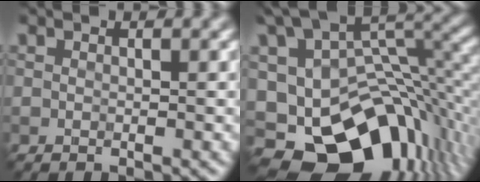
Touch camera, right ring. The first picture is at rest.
{"total": 15.4, "force": [-4.5, 10.0, 10.8], "torque": [-0.170, -0.016, -0.034]}